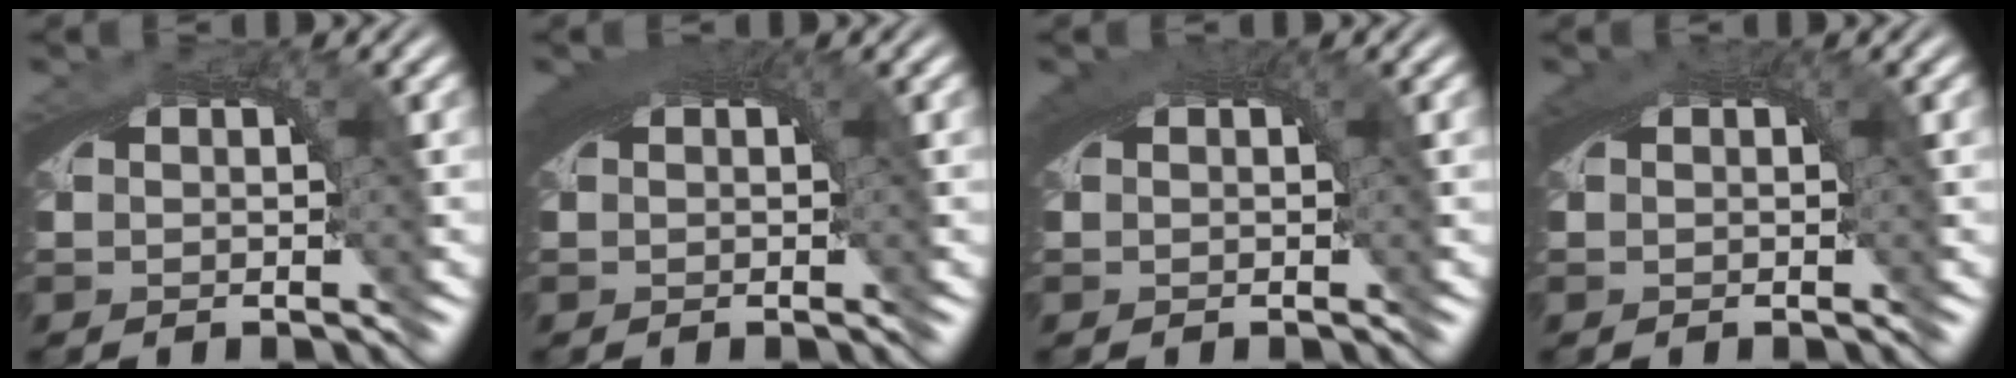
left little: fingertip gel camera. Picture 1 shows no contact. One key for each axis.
{"total": 2.7, "fx": 1.1, "fy": 0.6, "fz": 2.4, "tx": -0.027, "ty": 0.008, "tz": 0.014}
{"total": 1.9, "fx": 0.9, "fy": 0.3, "fz": 1.6, "tx": -0.019, "ty": 0.006, "tz": 0.012}
{"total": 1.3, "fx": 0.6, "fy": 0.0, "fz": 1.2, "tx": -0.016, "ty": 0.004, "tz": 0.010}